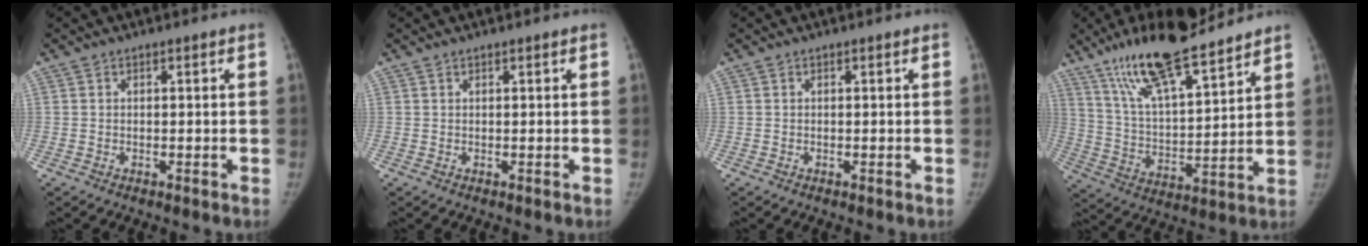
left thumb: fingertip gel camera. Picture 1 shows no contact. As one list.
[{"total": 0.0}, {"total": 0.0}, {"total": 19.0, "force": [14.2, 4.4, 11.9], "torque": [-0.183, -0.058, 0.254]}]